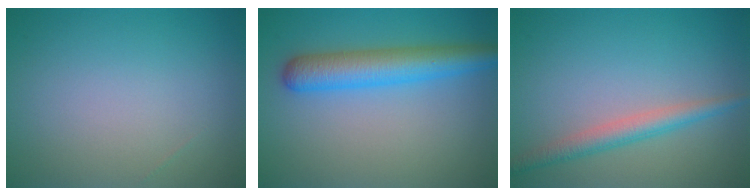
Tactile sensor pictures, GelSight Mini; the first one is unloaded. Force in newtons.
{"total": 5.3, "press": 5.3, "slide": 0.2}
{"total": 2.6, "press": 2.6, "slide": 0.0}